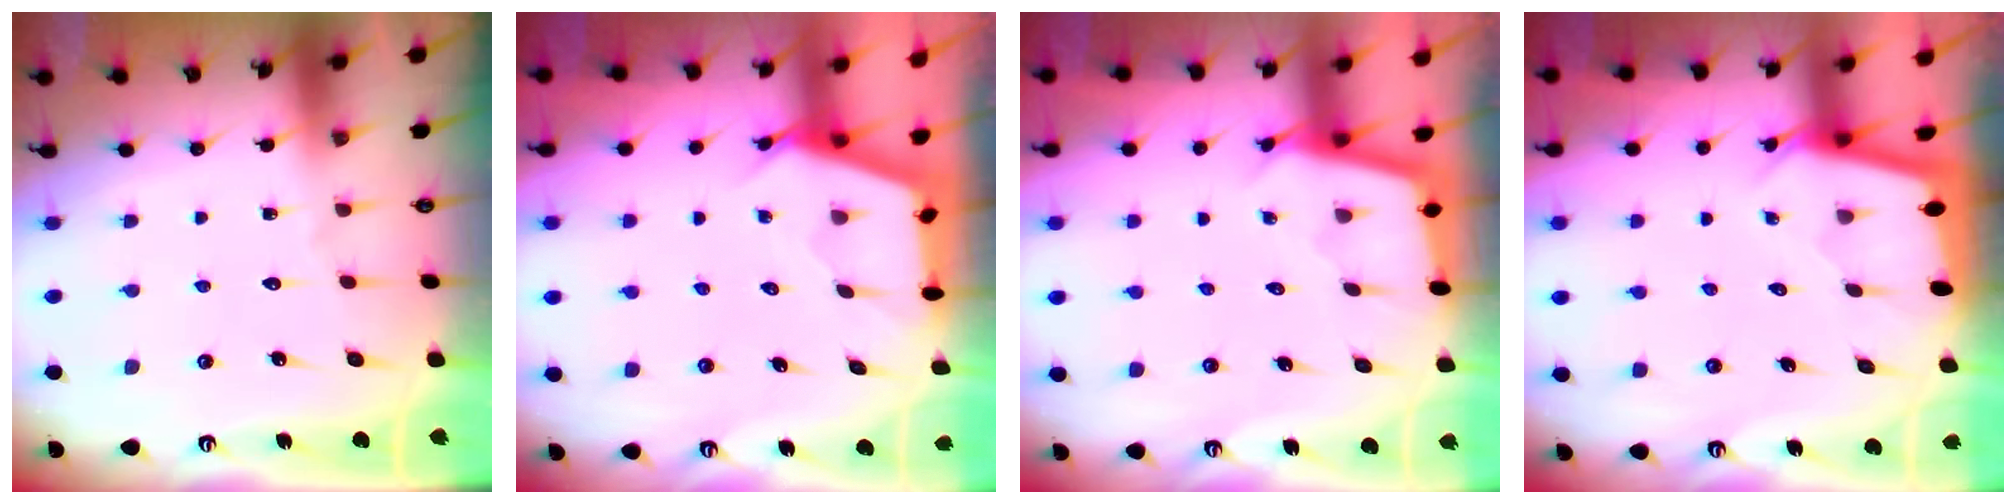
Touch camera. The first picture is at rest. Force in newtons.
{"total": 2.7, "press": 2.7, "slide": 0.3}
{"total": 2.5, "press": 2.5, "slide": 0.2}
{"total": 2.0, "press": 2.0, "slide": 0.1}